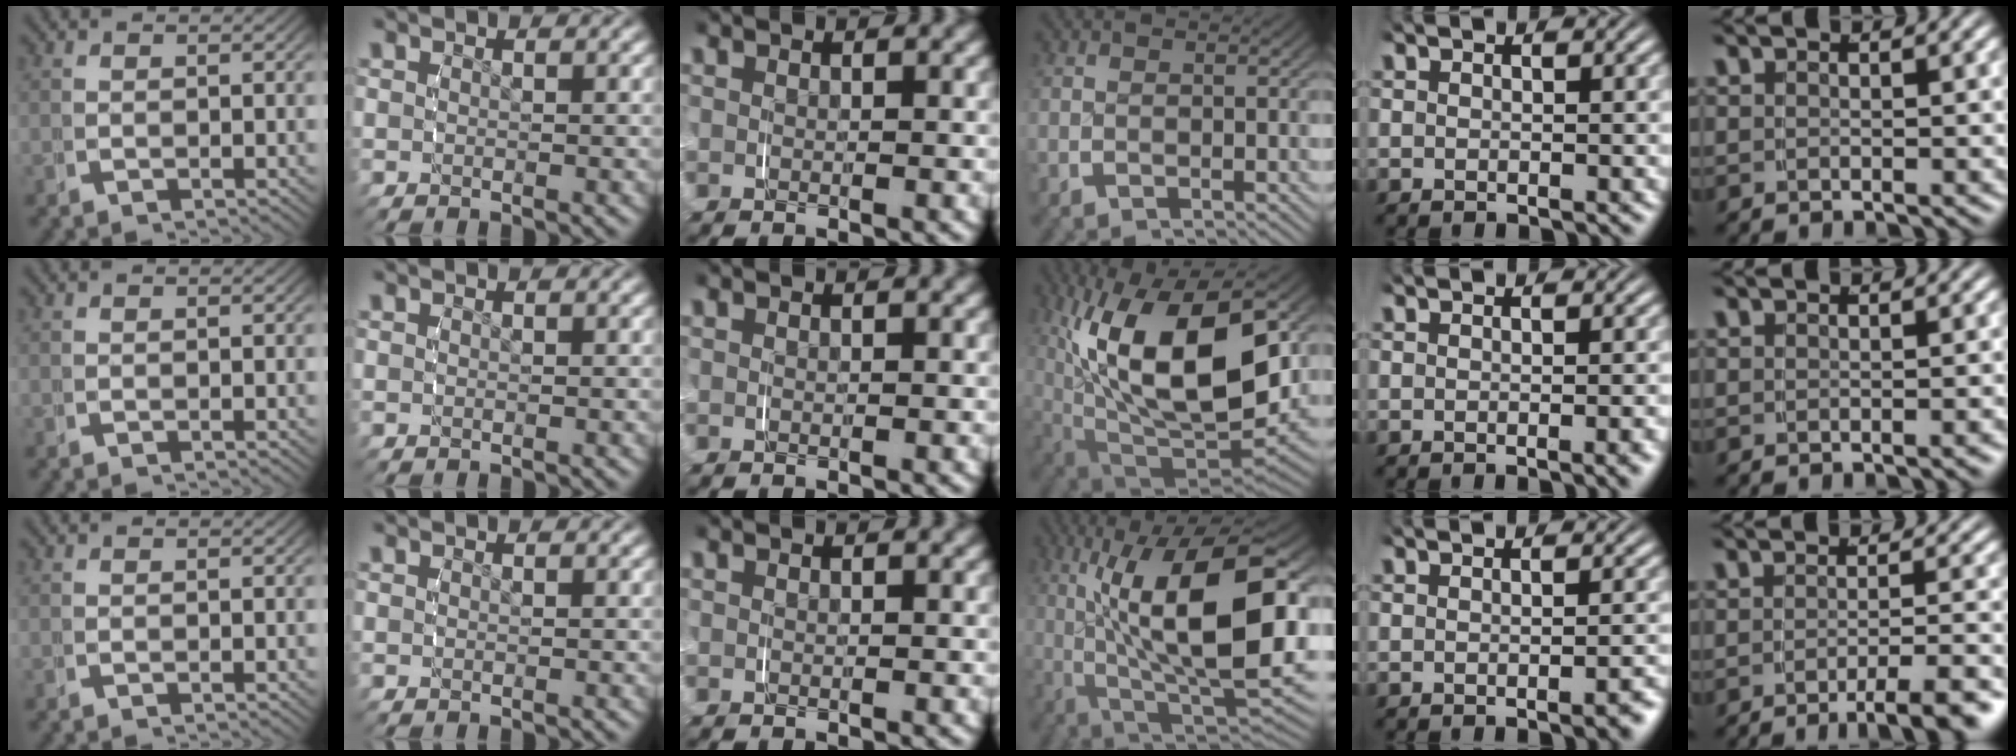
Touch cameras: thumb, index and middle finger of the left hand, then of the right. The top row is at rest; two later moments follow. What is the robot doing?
{"motion": "grasp_and_lifting", "object": "plastic wrap"}